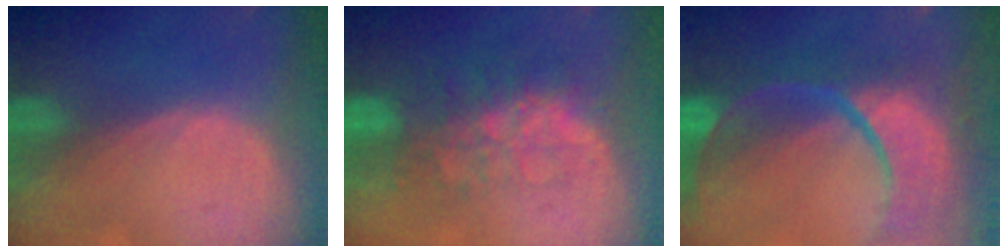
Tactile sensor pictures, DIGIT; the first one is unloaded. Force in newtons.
{"total": 7.9, "press": 7.4, "slide": 2.7}
{"total": 13.8, "press": 10.9, "slide": 8.4}